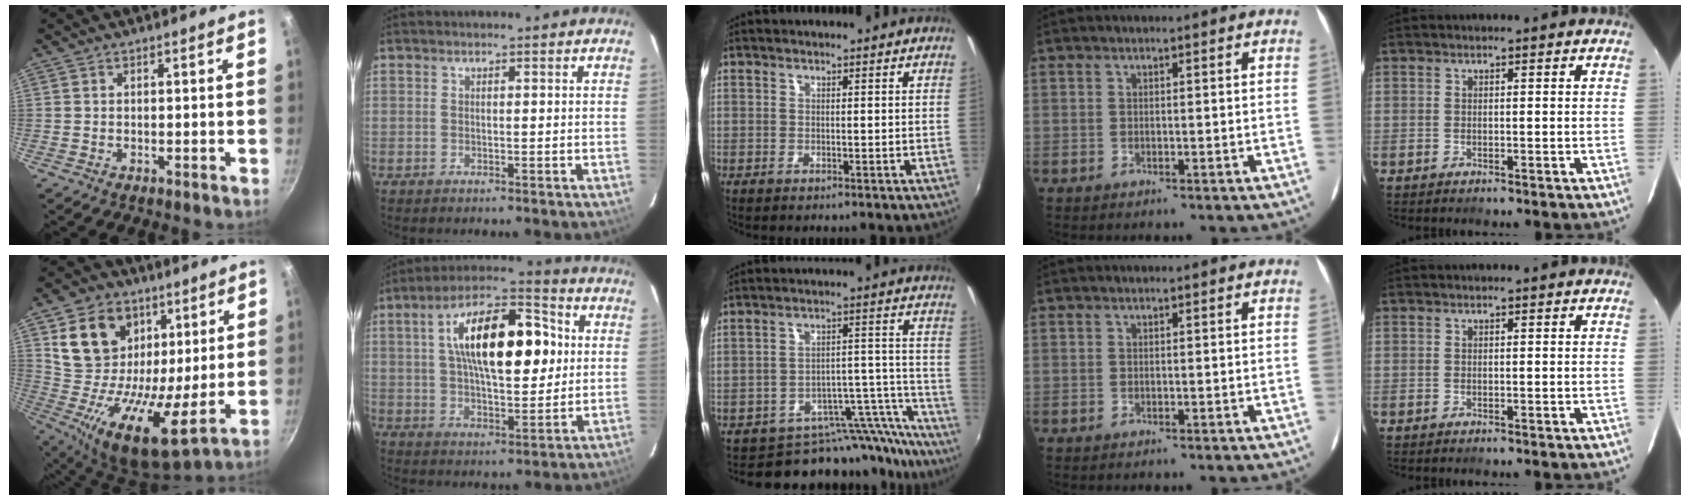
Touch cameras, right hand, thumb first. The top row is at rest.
{"thumb": {"total": 19.9, "force": [7.8, 13.9, 11.9], "torque": [-0.203, -0.038, 0.134]}, "index": {"total": 20.1, "force": [4.2, 8.7, 17.6], "torque": [-0.293, 0.035, 0.063]}, "middle": {"total": 19.1, "force": [-18.1, 5.5, 2.7], "torque": [-0.021, 0.047, -0.253]}}